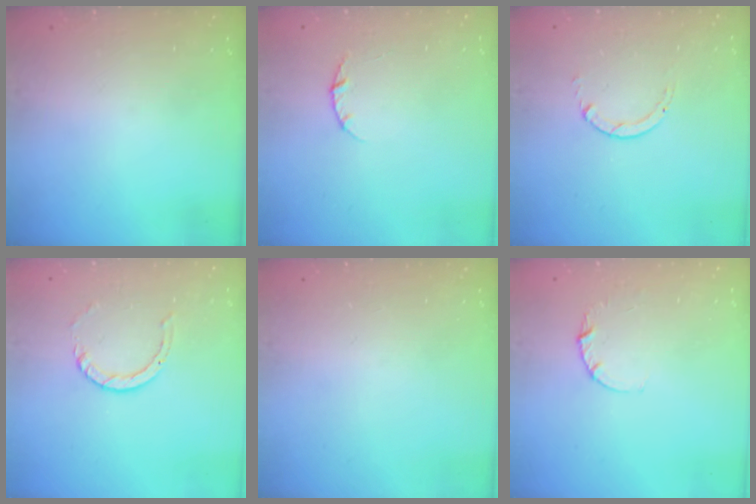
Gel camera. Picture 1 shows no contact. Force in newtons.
{"total": 2.8, "press": 2.8, "slide": 0.4}
{"total": 0.6, "press": 0.5, "slide": 0.1}
{"total": 3.8, "press": 3.7, "slide": 0.3}
{"total": 0.0}
{"total": 2.8, "press": 2.8, "slide": 0.3}